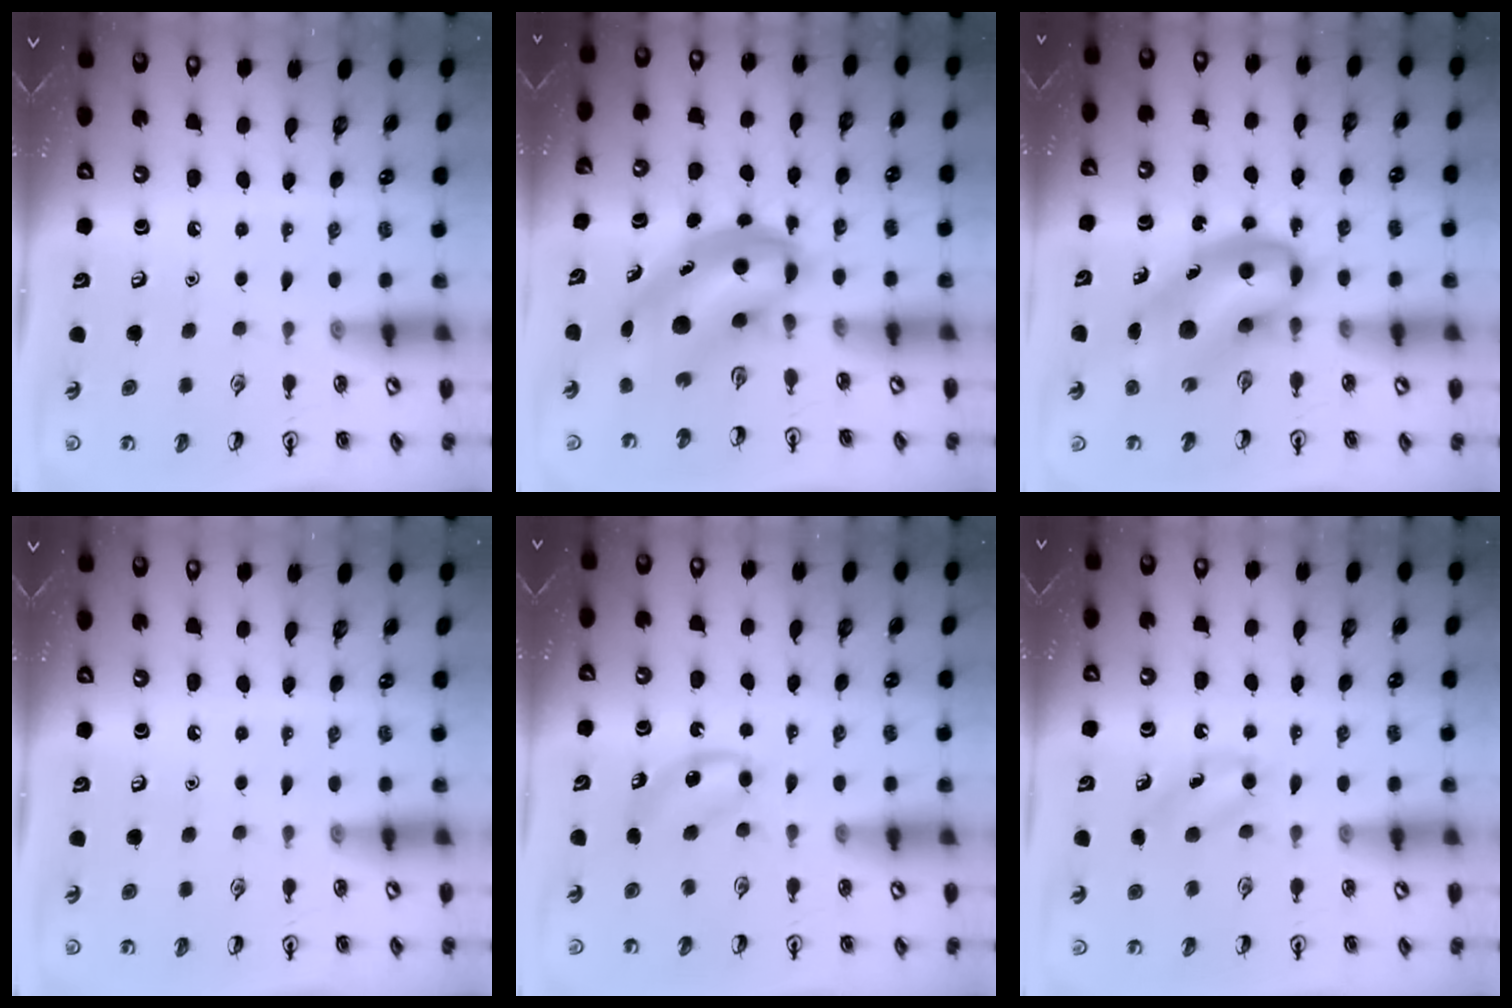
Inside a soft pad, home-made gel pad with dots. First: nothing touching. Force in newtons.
{"total": 7.1, "press": 6.8, "slide": 2.0}
{"total": 11.3, "press": 10.9, "slide": 3.1}
{"total": 0.0}
{"total": 4.5, "press": 4.2, "slide": 1.4}
{"total": 5.3, "press": 5.0, "slide": 1.7}